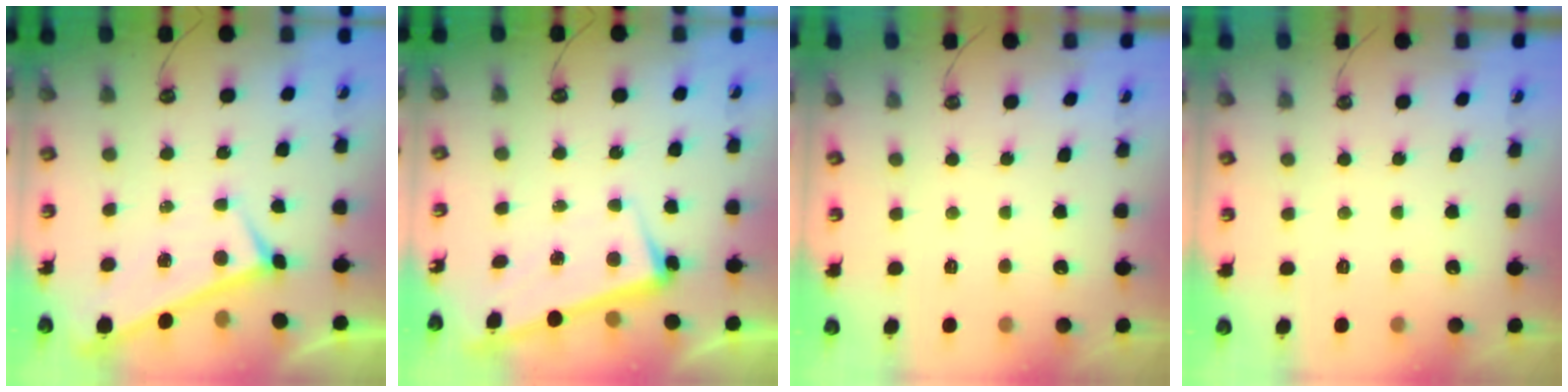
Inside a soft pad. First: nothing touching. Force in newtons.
{"total": 2.6, "press": 2.4, "slide": 1.1}
{"total": 0.0}
{"total": 0.0}